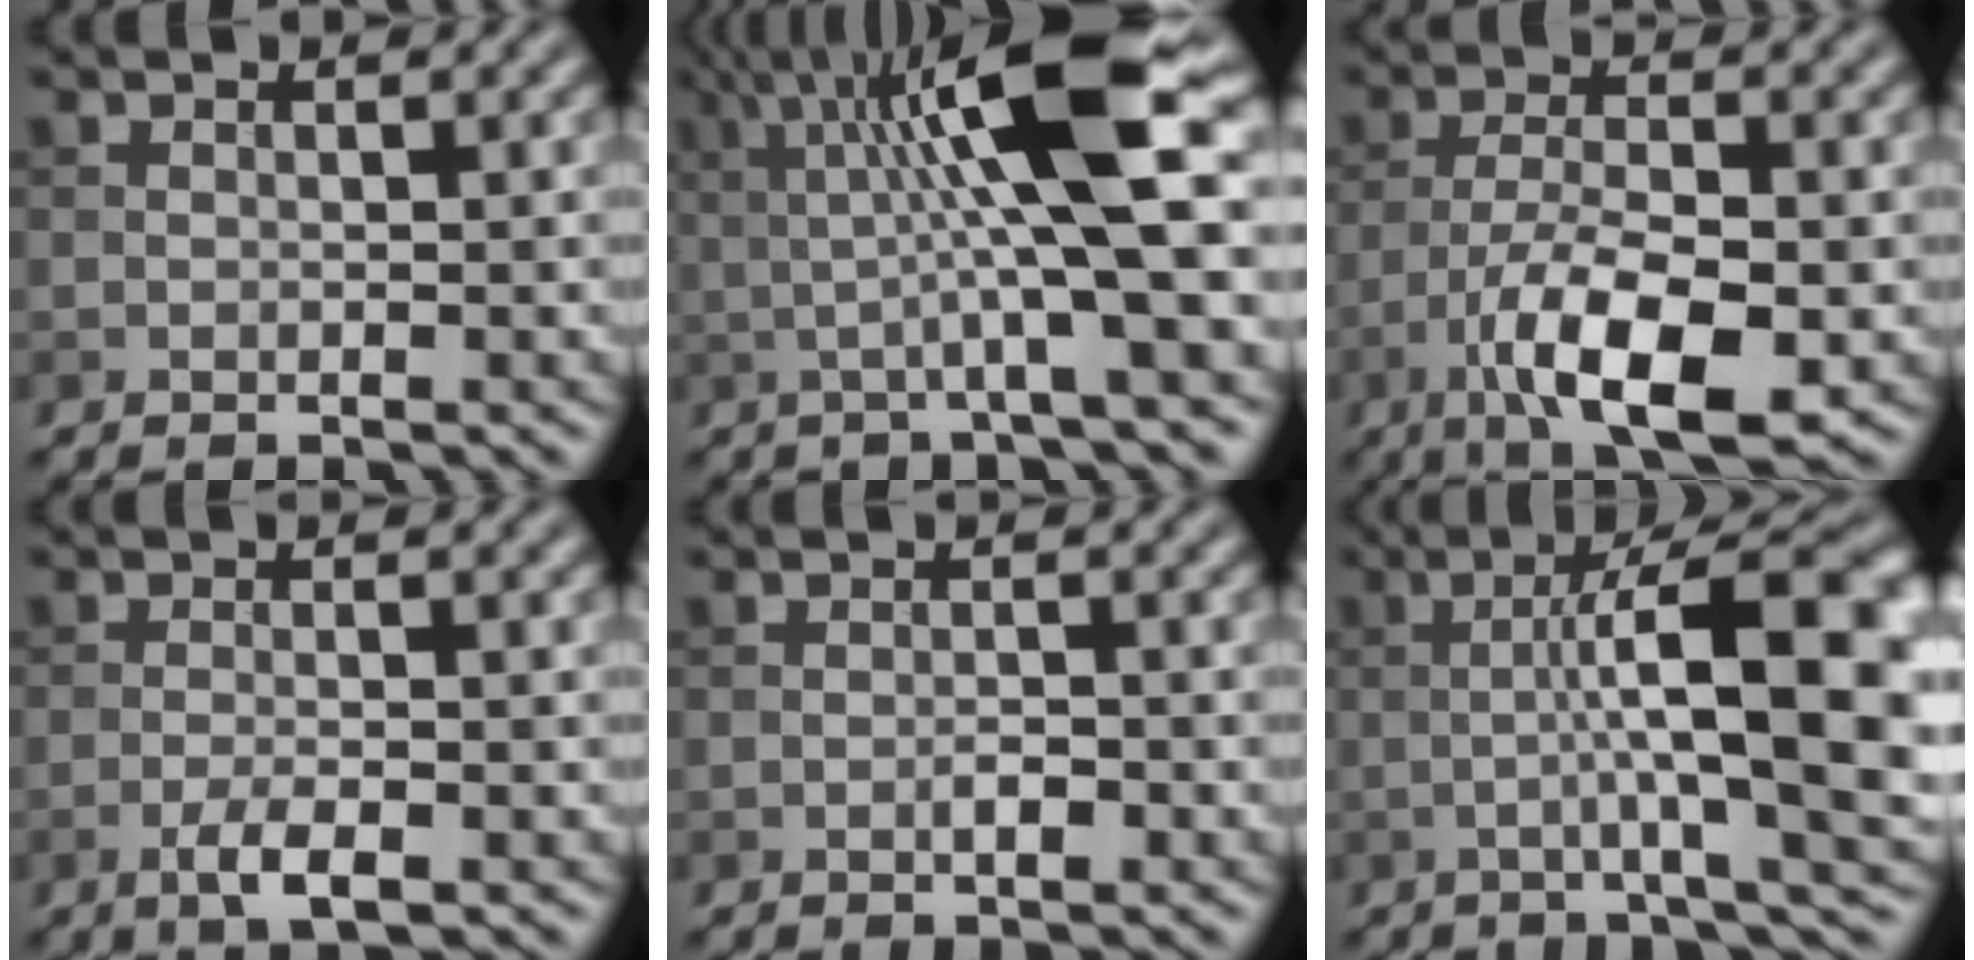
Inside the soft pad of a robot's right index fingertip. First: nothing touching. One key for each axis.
{"total": 11.8, "fx": 2.0, "fy": 2.4, "fz": 11.4, "tx": -0.177, "ty": 0.011, "tz": 0.032}
{"total": 9.3, "fx": -4.1, "fy": 3.1, "fz": 7.8, "tx": -0.139, "ty": -0.003, "tz": -0.072}
{"total": 3.2, "fx": -1.4, "fy": 0.8, "fz": 2.8, "tx": -0.056, "ty": -0.001, "tz": -0.028}
{"total": 1.4, "fx": -0.6, "fy": 0.4, "fz": 1.2, "tx": -0.022, "ty": 0.000, "tz": -0.010}
{"total": 14.0, "fx": -0.1, "fy": 2.8, "fz": 13.7, "tx": -0.184, "ty": 0.019, "tz": -0.002}